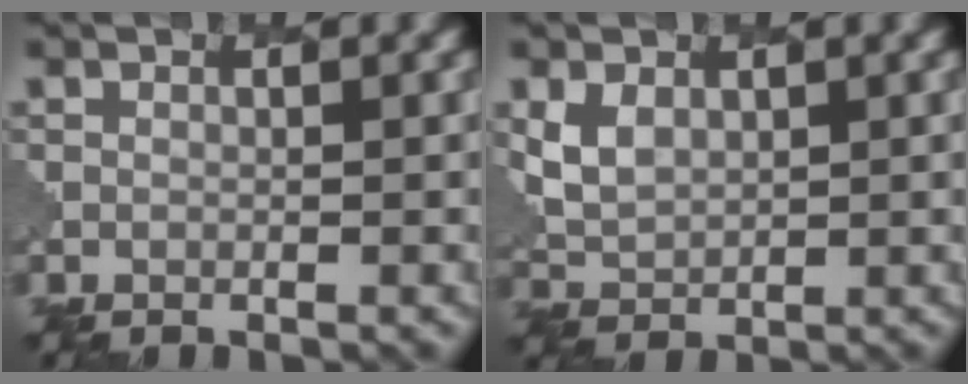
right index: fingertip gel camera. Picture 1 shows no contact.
{"total": 2.9, "force": [1.3, 2.1, 1.4], "torque": [-0.040, -0.001, 0.028]}